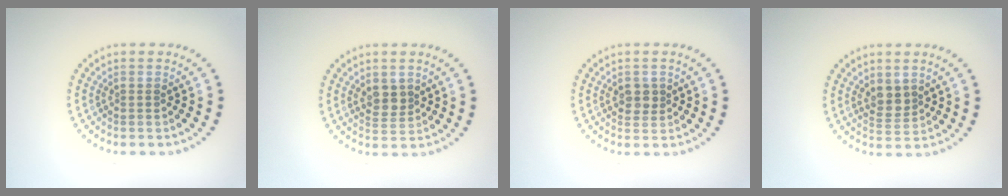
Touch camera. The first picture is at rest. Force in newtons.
{"total": 2.1, "press": 1.9, "slide": 0.9}
{"total": 1.9, "press": 1.8, "slide": 0.3}
{"total": 2.2, "press": 2.0, "slide": 0.8}